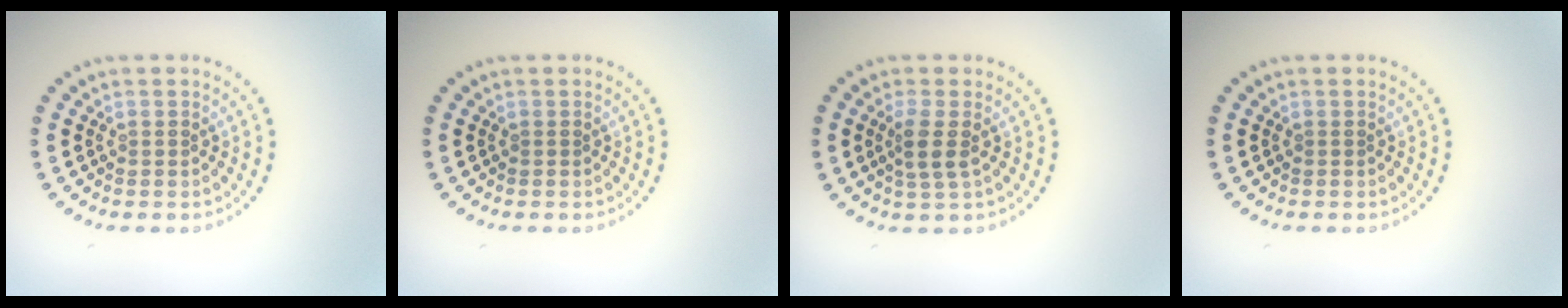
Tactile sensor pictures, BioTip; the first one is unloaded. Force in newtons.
{"total": 0.0}
{"total": 2.1, "press": 1.7, "slide": 1.2}
{"total": 0.0}